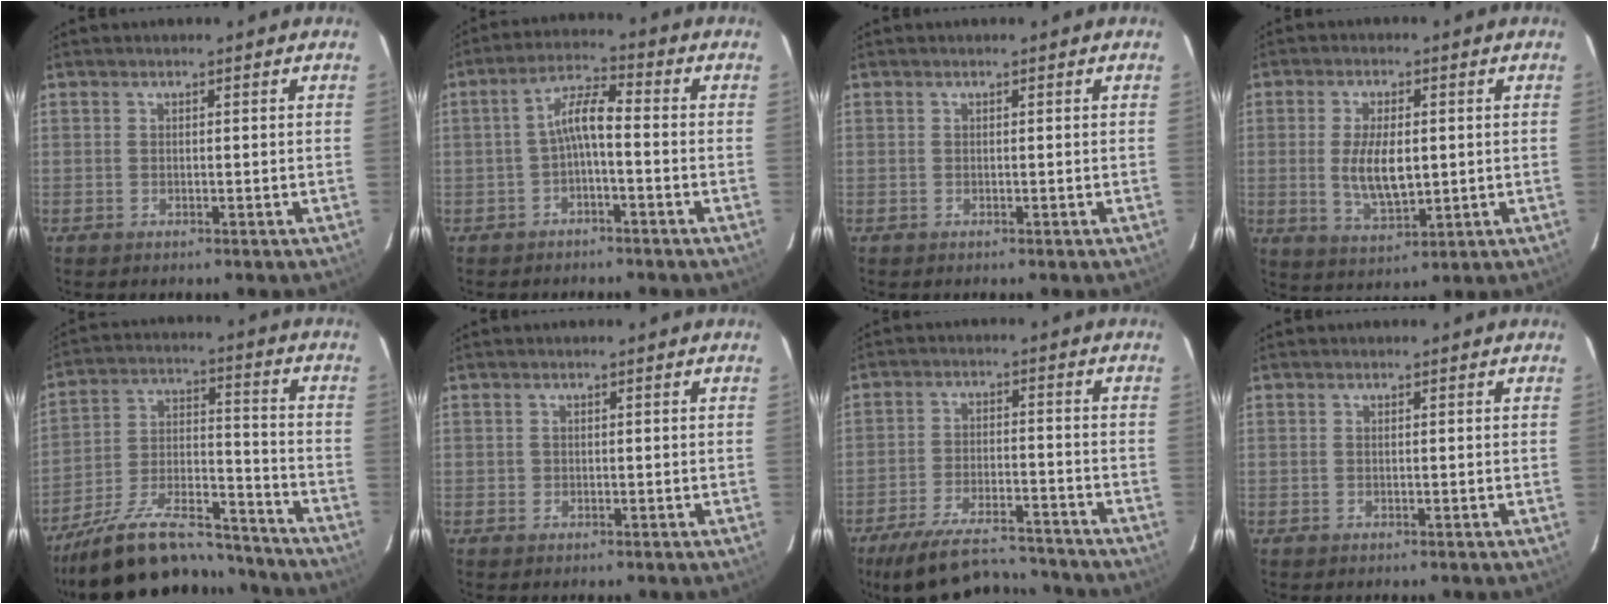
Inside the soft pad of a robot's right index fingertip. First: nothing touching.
{"total": 4.9, "force": [-1.6, 1.0, 4.5], "torque": [-0.098, 0.015, -0.031]}
{"total": 0.0}
{"total": 8.6, "force": [-0.1, 4.0, 7.7], "torque": [-0.148, -0.009, 0.005]}
{"total": 24.8, "force": [-20.3, 7.7, 12.0], "torque": [-0.219, -0.001, -0.305]}
{"total": 0.7, "force": [-0.1, 0.7, 0.0], "torque": [0.002, 0.001, 0.000]}
{"total": 17.8, "force": [-15.7, 4.8, 7.0], "torque": [-0.152, -0.004, -0.234]}
{"total": 0.0}